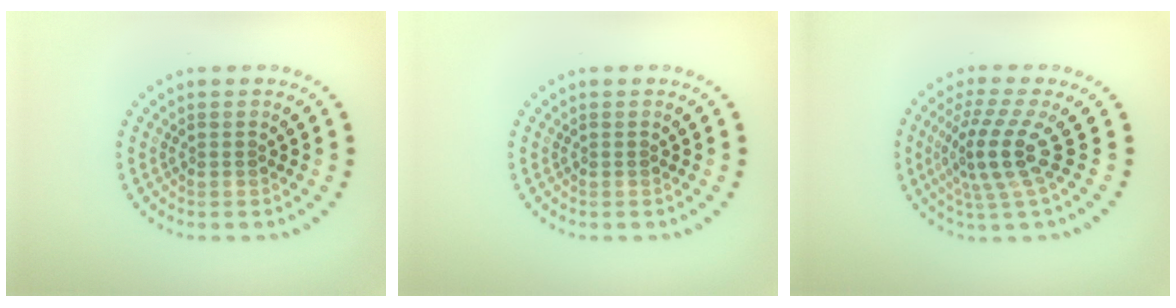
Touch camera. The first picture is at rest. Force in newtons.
{"total": 0.0}
{"total": 4.3, "press": 3.0, "slide": 3.1}